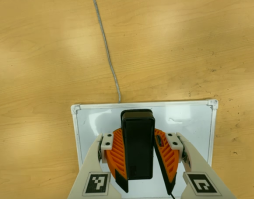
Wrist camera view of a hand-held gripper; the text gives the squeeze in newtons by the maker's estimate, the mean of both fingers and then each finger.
{"total": 7.7, "left": 8.1, "right": 7.3}